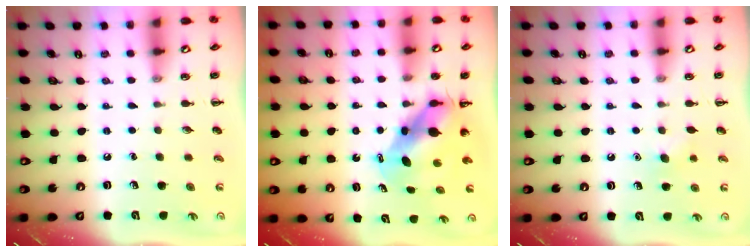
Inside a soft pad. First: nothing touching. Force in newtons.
{"total": 6.4, "press": 6.2, "slide": 1.6}
{"total": 4.7, "press": 4.5, "slide": 1.2}